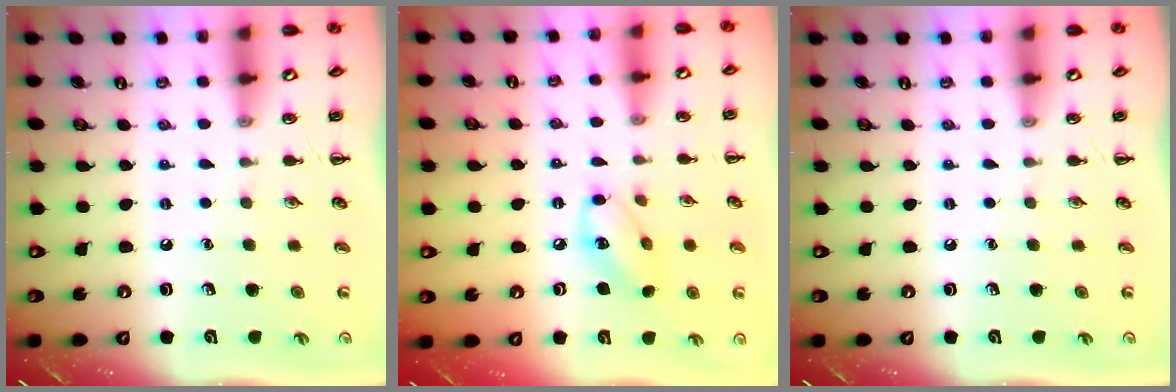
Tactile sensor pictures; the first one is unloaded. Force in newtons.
{"total": 9.6, "press": 9.6, "slide": 0.7}
{"total": 0.0}